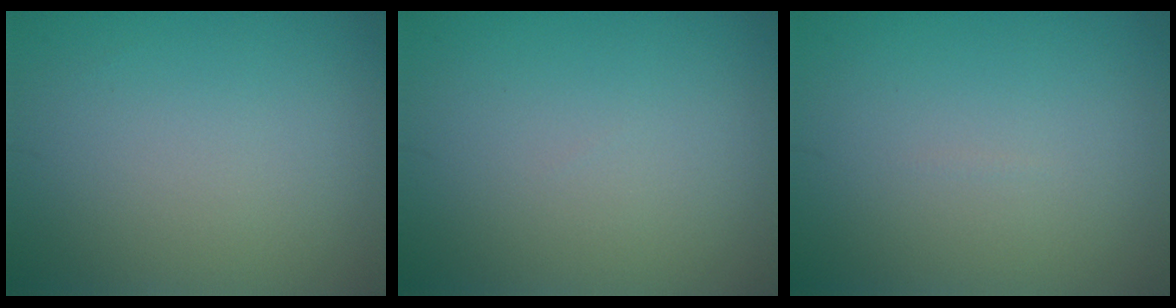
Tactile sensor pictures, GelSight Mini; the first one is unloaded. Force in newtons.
{"total": 0.0}
{"total": 0.0}